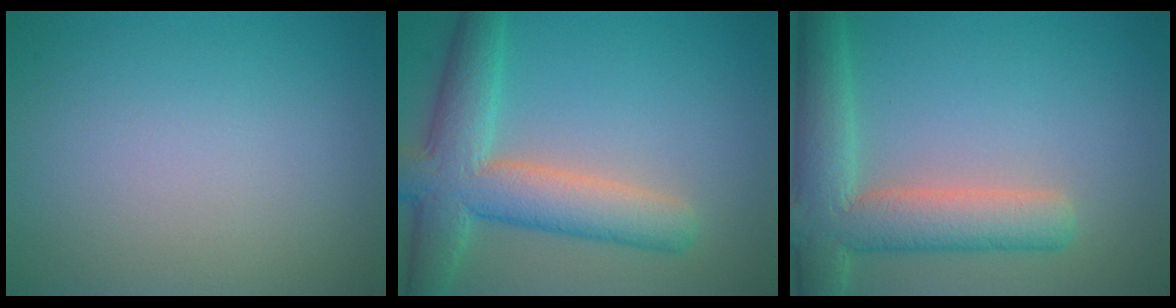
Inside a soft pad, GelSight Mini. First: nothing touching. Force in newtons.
{"total": 7.7, "press": 7.7, "slide": 0.4}
{"total": 7.3, "press": 7.2, "slide": 0.8}